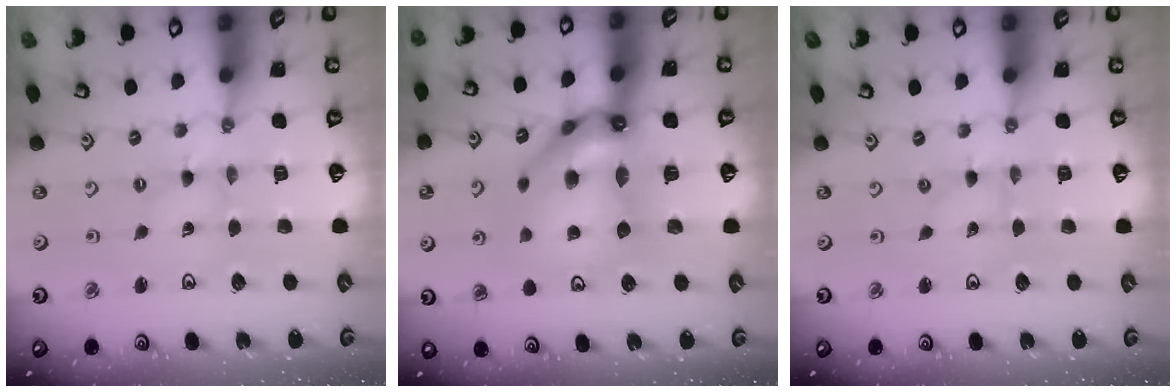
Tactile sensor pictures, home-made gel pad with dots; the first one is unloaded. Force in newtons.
{"total": 16.1, "press": 16.0, "slide": 1.8}
{"total": 0.0}